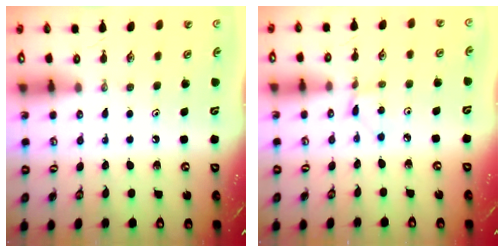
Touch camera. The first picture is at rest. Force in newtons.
{"total": 1.4, "press": 1.4, "slide": 0.2}